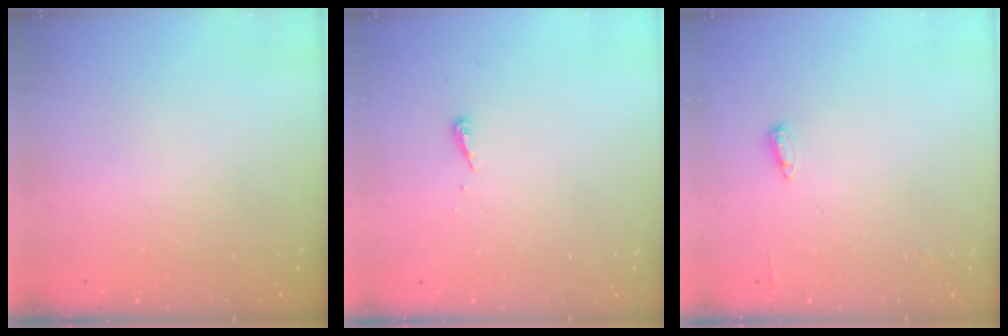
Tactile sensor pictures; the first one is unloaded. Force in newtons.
{"total": 3.9, "press": 3.9, "slide": 0.5}
{"total": 4.5, "press": 4.4, "slide": 1.0}